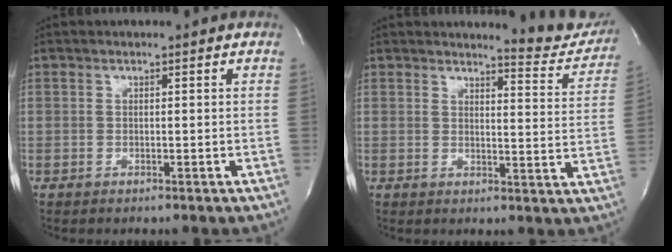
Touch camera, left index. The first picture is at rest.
{"total": 8.8, "force": [8.6, 1.0, 1.5], "torque": [-0.006, -0.045, 0.086]}